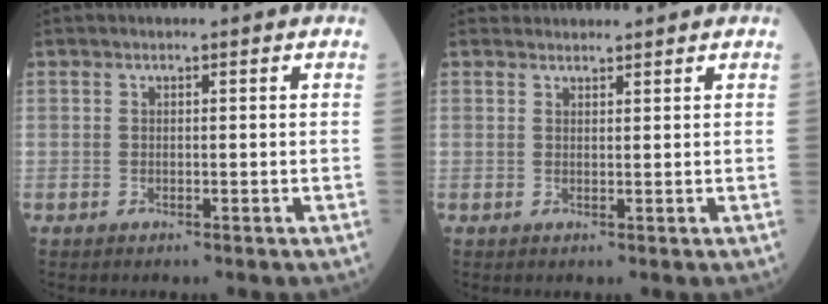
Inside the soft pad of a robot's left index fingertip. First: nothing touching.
{"total": 2.4, "force": [2.4, 0.4, -0.1], "torque": [-0.002, 0.019, 0.040]}